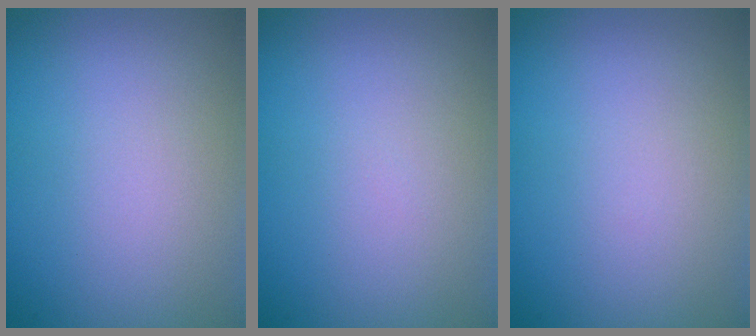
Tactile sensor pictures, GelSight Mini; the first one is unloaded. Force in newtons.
{"total": 0.0}
{"total": 0.0}